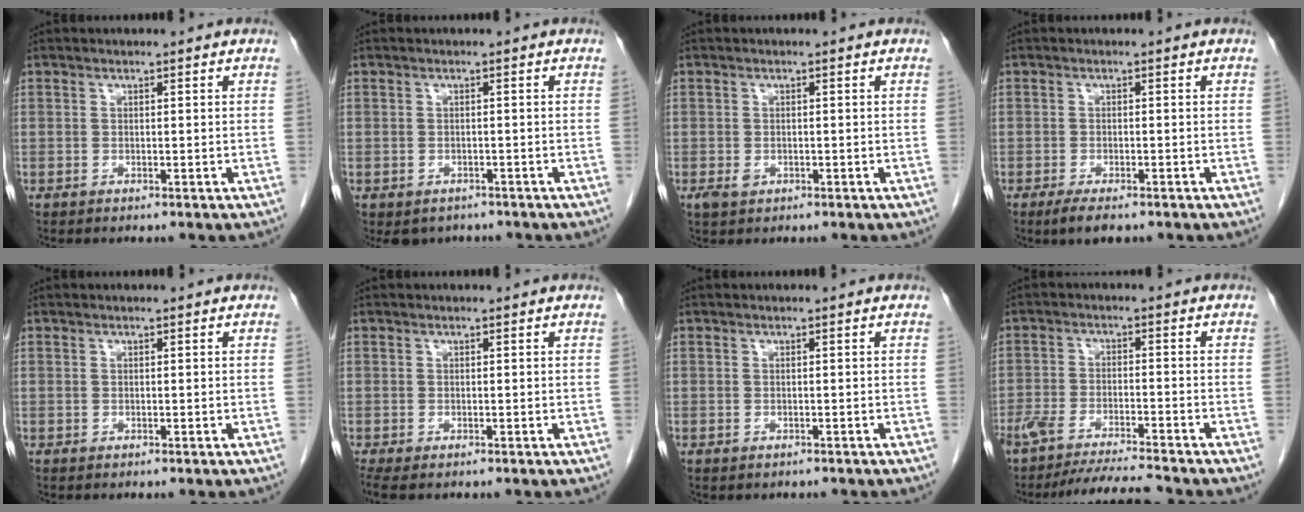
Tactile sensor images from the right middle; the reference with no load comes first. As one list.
[{"total": 3.9, "force": [-3.0, 2.5, 0.6], "torque": [-0.002, 0.003, -0.039]}, {"total": 1.5, "force": [-0.6, 1.0, 0.9], "torque": [-0.017, 0.000, -0.003]}, {"total": 3.3, "force": [-2.3, 1.0, 2.2], "torque": [-0.042, -0.007, -0.034]}, {"total": 0.0}, {"total": 2.9, "force": [-2.1, 1.1, 1.6], "torque": [-0.029, -0.011, -0.031]}, {"total": 0.8, "force": [-0.7, 0.5, 0.1], "torque": [-0.009, 0.000, -0.009]}, {"total": 10.4, "force": [-9.6, -0.2, 4.1], "torque": [-0.062, -0.011, -0.156]}]